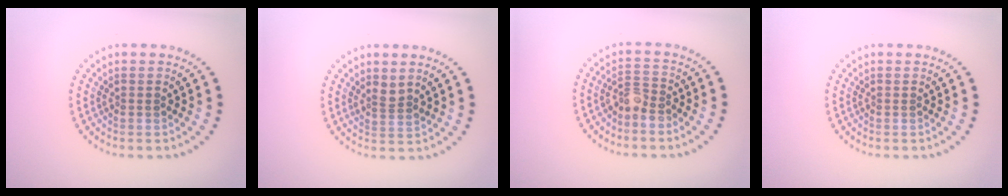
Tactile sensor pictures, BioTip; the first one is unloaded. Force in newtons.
{"total": 1.5, "press": 1.2, "slide": 1.0}
{"total": 2.0, "press": 1.6, "slide": 1.1}
{"total": 0.0}